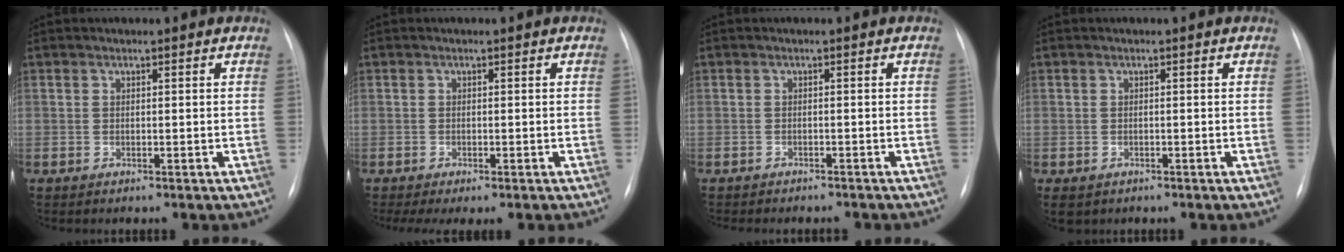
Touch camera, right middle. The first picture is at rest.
{"total": 4.2, "force": [-3.1, 1.0, 2.8], "torque": [-0.041, -0.013, -0.043]}
{"total": 6.8, "force": [-6.1, 2.0, 2.4], "torque": [-0.029, 0.000, -0.069]}
{"total": 3.1, "force": [-1.8, 2.2, 1.1], "torque": [-0.015, -0.002, -0.024]}